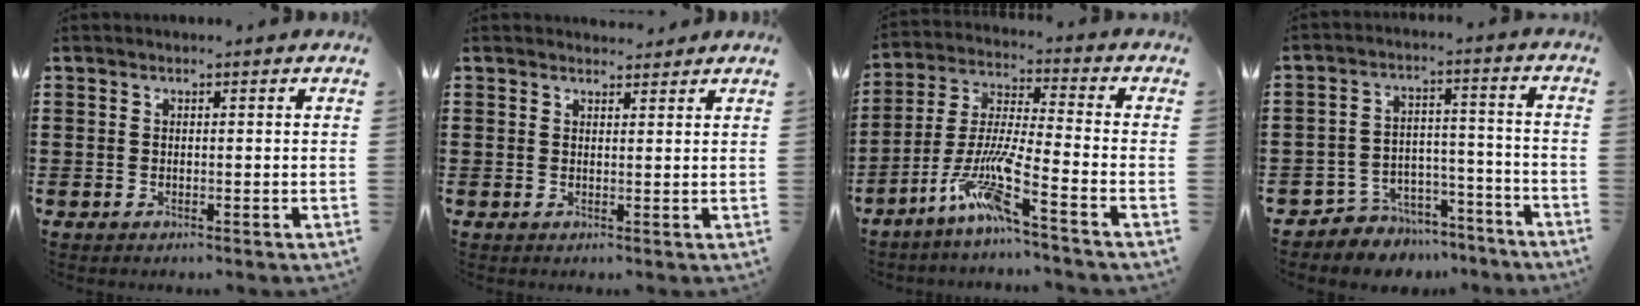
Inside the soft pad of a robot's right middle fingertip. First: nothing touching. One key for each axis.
{"total": 1.8, "fx": 1.7, "fy": 0.3, "fz": 0.0, "tx": 0.003, "ty": -0.002, "tz": 0.033}
{"total": 9.8, "fx": -6.6, "fy": 0.4, "fz": 7.3, "tx": -0.165, "ty": -0.017, "tz": -0.134}
{"total": 5.5, "fx": -5.2, "fy": 1.8, "fz": -0.1, "tx": -0.002, "ty": 0.021, "tz": -0.108}